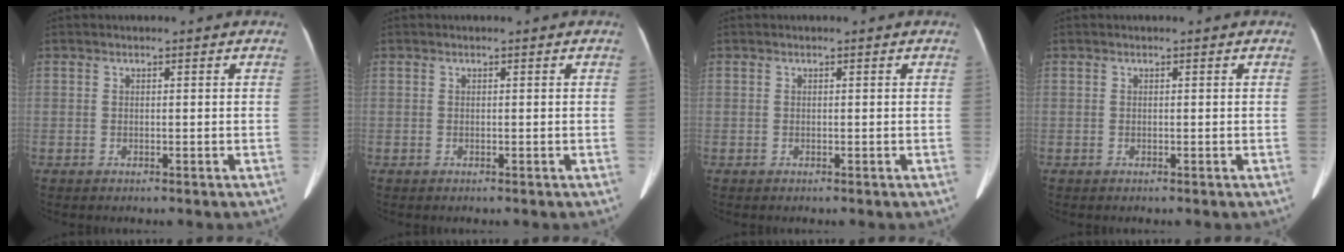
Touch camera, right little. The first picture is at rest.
{"total": 0.0}
{"total": 0.0}
{"total": 0.0}